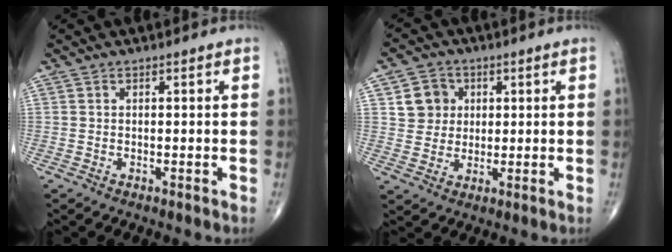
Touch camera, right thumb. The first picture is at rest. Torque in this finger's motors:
{"motor_torque": [-0.38, 0.39, 0.06, 0.04, 0.00]}